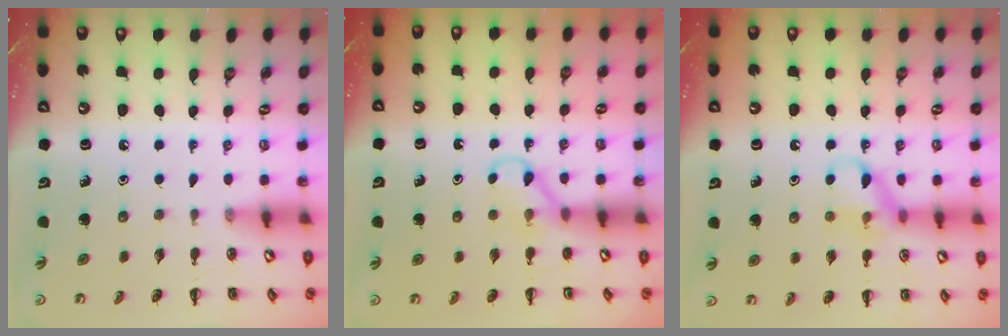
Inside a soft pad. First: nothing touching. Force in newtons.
{"total": 4.1, "press": 4.0, "slide": 1.2}
{"total": 9.1, "press": 9.1, "slide": 0.8}